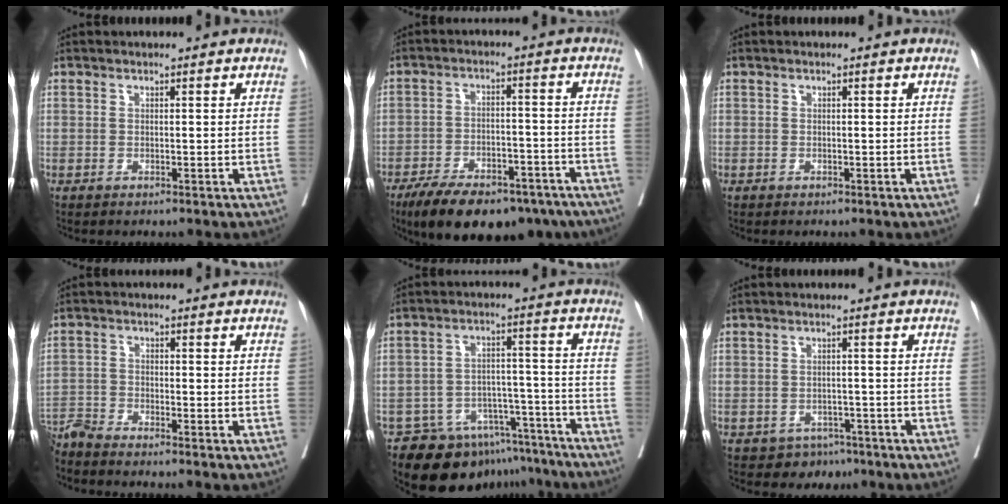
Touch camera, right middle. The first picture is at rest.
{"total": 17.5, "force": [-13.0, 7.0, 9.3], "torque": [-0.142, 0.002, -0.194]}
{"total": 0.0}
{"total": 4.7, "force": [-4.5, -1.1, 0.7], "torque": [-0.009, -0.013, -0.087]}
{"total": 14.0, "force": [-11.7, 7.0, 3.1], "torque": [-0.029, 0.040, -0.162]}
{"total": 3.4, "force": [-2.4, 2.4, 0.1], "torque": [0.004, 0.010, -0.031]}